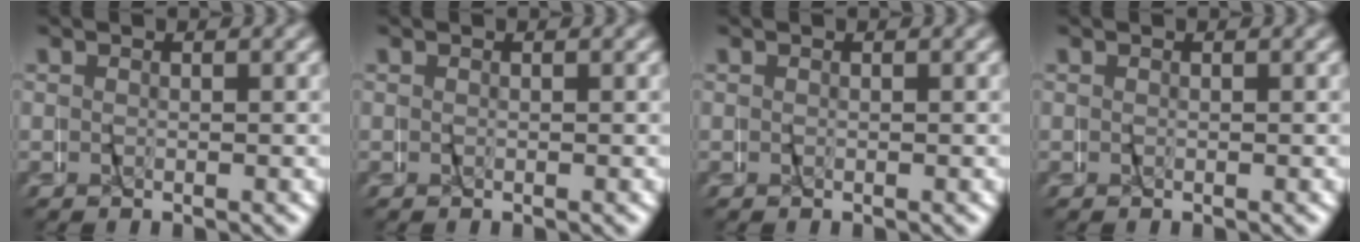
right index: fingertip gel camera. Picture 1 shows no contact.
{"total": 0.0}
{"total": 0.0}
{"total": 0.0}